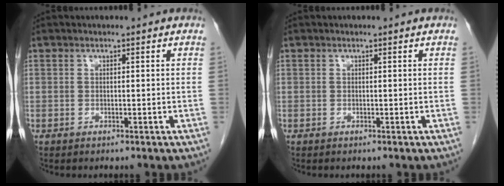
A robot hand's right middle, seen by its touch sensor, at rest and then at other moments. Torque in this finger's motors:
{"motor_torque": [0.04, 0.00, 0.00, -0.01]}